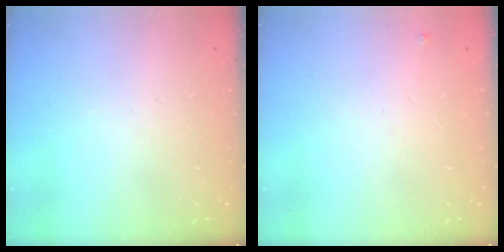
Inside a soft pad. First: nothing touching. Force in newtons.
{"total": 3.8, "press": 3.7, "slide": 0.6}